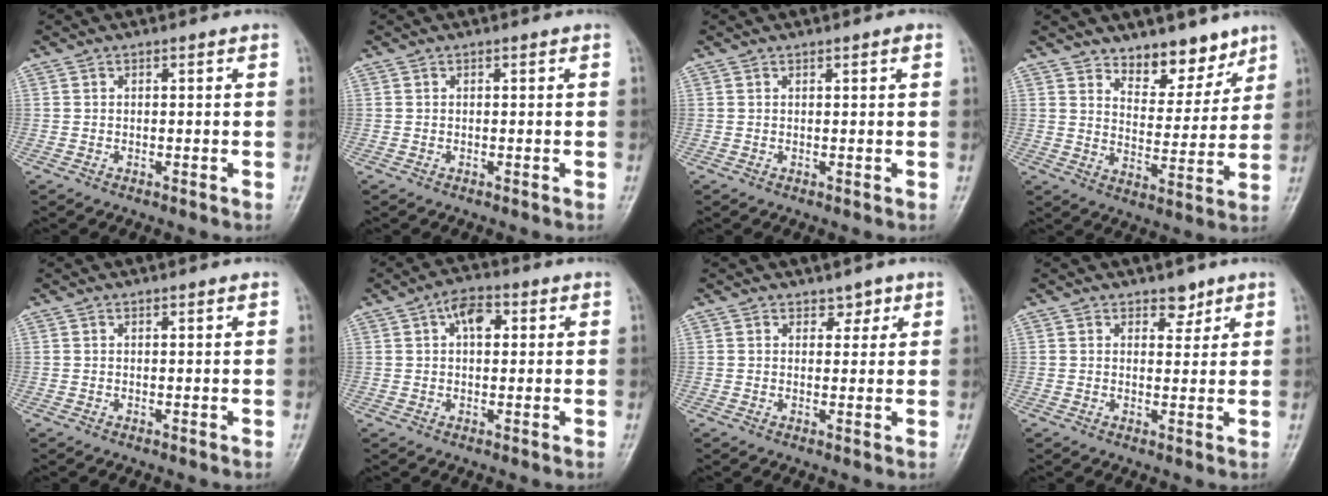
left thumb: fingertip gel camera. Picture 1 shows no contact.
{"total": 0.0}
{"total": 0.9, "force": [0.5, 0.2, 0.7], "torque": [-0.009, -0.001, 0.006]}
{"total": 9.1, "force": [7.1, 4.4, 3.7], "torque": [-0.018, -0.054, 0.117]}
{"total": 0.6, "force": [0.5, 0.1, 0.3], "torque": [-0.005, -0.003, 0.007]}
{"total": 5.5, "force": [1.7, 3.2, 4.1], "torque": [-0.056, 0.005, 0.020]}
{"total": 2.3, "force": [1.6, 1.5, 0.7], "torque": [0.013, -0.008, 0.019]}
{"total": 2.8, "force": [2.1, 1.6, 1.1], "torque": [0.004, -0.013, 0.030]}